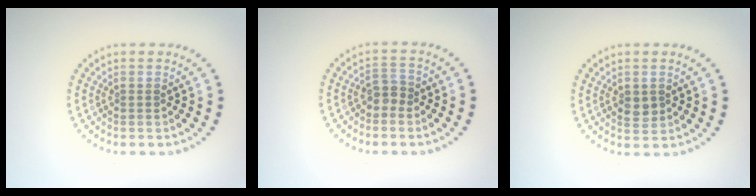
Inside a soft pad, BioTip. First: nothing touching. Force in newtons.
{"total": 1.6, "press": 1.4, "slide": 0.8}
{"total": 1.7, "press": 1.7, "slide": 0.1}